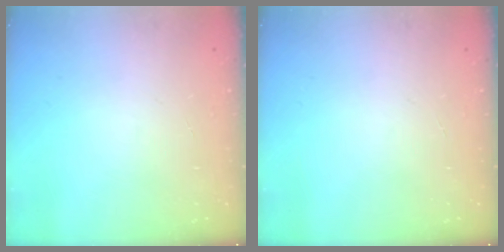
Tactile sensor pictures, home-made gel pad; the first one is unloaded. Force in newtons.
{"total": 0.0}